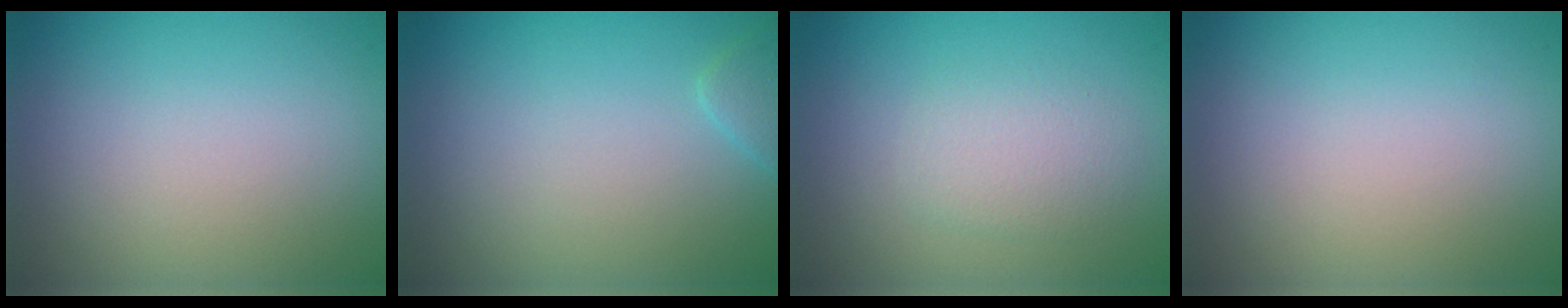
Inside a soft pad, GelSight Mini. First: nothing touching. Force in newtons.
{"total": 1.4, "press": 1.4, "slide": 0.1}
{"total": 2.1, "press": 2.1, "slide": 0.0}
{"total": 0.0}